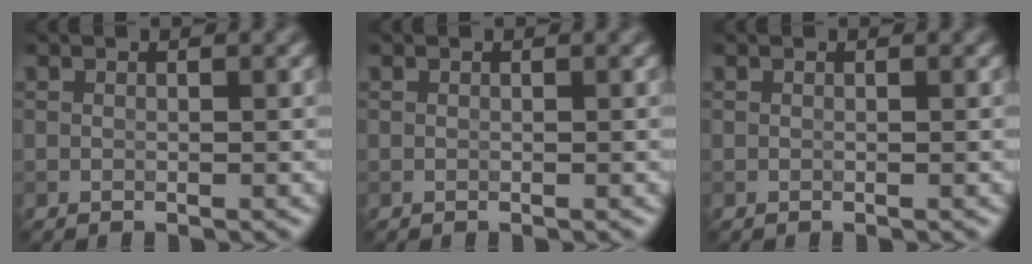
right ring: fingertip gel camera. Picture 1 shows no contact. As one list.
[{"total": 0.0}, {"total": 0.0}]